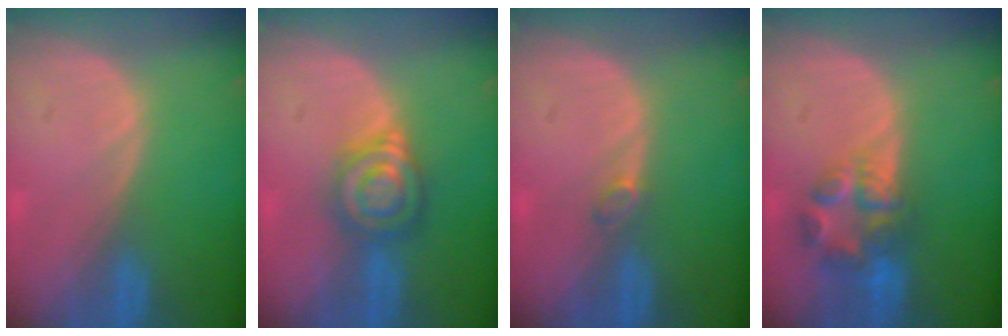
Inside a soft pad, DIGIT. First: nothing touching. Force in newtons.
{"total": 6.1, "press": 6.0, "slide": 0.6}
{"total": 1.2, "press": 1.2, "slide": 0.4}
{"total": 6.9, "press": 6.0, "slide": 3.4}